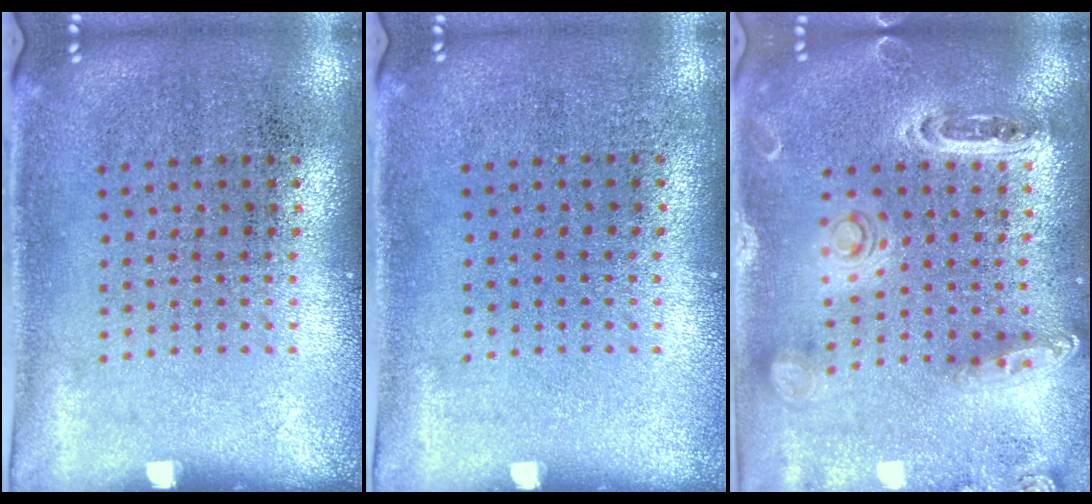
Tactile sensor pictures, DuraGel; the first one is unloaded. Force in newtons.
{"total": 0.0}
{"total": 1.4, "press": 1.3, "slide": 0.2}